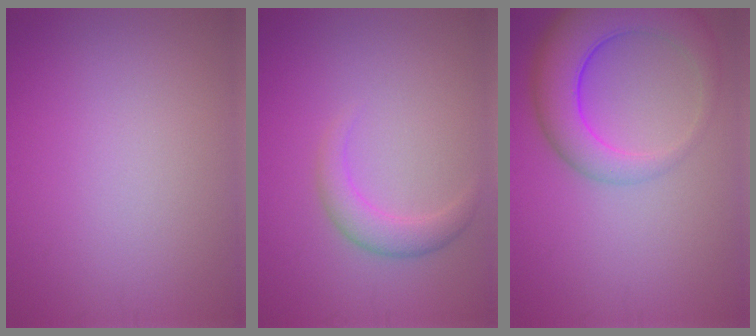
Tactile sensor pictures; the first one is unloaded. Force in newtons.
{"total": 2.4, "press": 2.4, "slide": 0.2}
{"total": 7.1, "press": 7.1, "slide": 0.3}